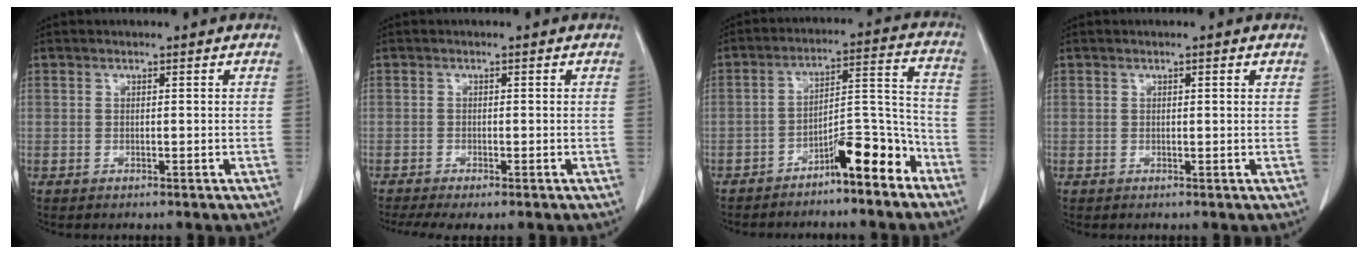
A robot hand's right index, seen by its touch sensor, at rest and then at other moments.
{"total": 5.0, "force": [-3.8, 0.9, 3.1], "torque": [-0.052, -0.012, -0.061]}
{"total": 9.5, "force": [-6.8, 1.9, 6.4], "torque": [-0.094, 0.033, -0.108]}
{"total": 0.7, "force": [0.4, 0.1, 0.6], "torque": [-0.010, 0.001, 0.004]}